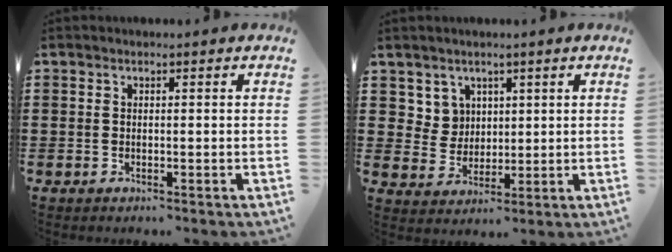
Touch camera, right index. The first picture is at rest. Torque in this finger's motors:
{"motor_torque": [-0.08, 0.20, 0.02, -0.01]}